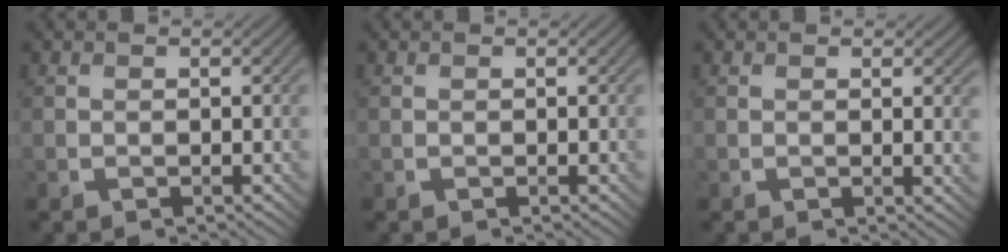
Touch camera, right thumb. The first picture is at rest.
{"total": 0.0}
{"total": 1.5, "force": [0.4, 0.2, 1.4], "torque": [-0.022, -0.004, 0.005]}